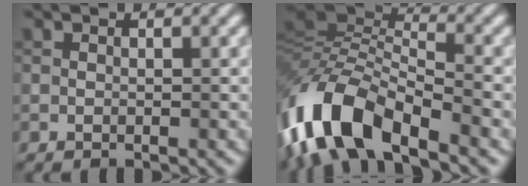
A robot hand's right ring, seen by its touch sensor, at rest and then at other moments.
{"total": 10.6, "force": [-5.9, 4.3, 7.6], "torque": [-0.149, 0.010, -0.126]}